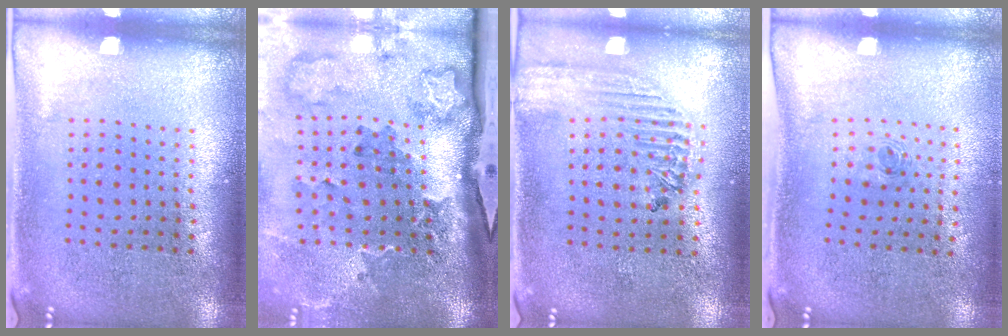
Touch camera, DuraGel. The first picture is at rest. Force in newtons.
{"total": 3.5, "press": 2.3, "slide": 2.6}
{"total": 1.8, "press": 1.7, "slide": 0.6}
{"total": 0.5, "press": 0.3, "slide": 0.5}